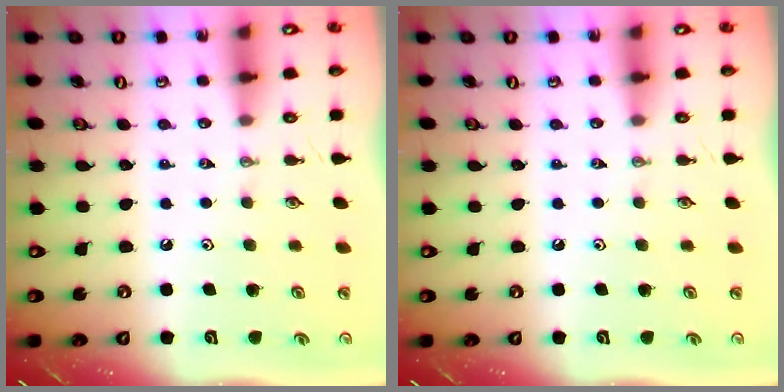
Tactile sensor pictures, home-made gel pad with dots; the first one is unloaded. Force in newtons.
{"total": 0.0}